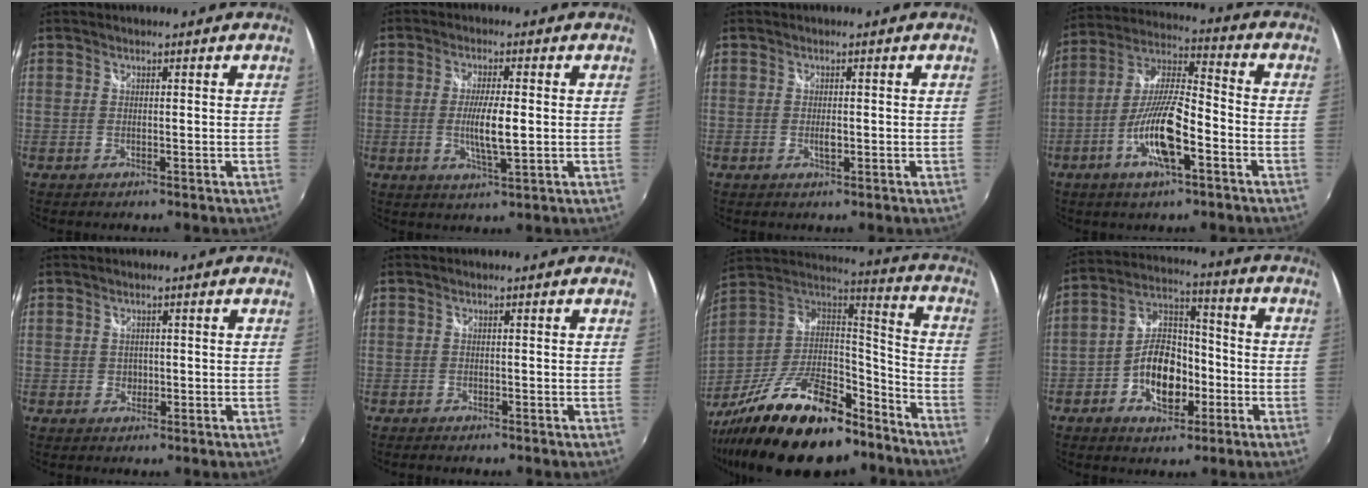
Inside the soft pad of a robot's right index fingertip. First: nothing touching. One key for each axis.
{"total": 6.5, "fx": -0.6, "fy": 1.0, "fz": 6.4, "tx": -0.117, "ty": -0.010, "tz": -0.010}
{"total": 1.7, "fx": -0.4, "fy": 0.8, "fz": 1.4, "tx": -0.025, "ty": -0.003, "tz": -0.007}
{"total": 13.4, "fx": -5.7, "fy": 3.4, "fz": 11.6, "tx": -0.240, "ty": -0.004, "tz": -0.110}
{"total": 1.6, "fx": -0.2, "fy": 1.5, "fz": 0.4, "tx": -0.003, "ty": -0.001, "tz": -0.003}
{"total": 1.7, "fx": -1.4, "fy": 0.6, "fz": 0.6, "tx": -0.016, "ty": -0.009, "tz": -0.025}
{"total": 29.3, "fx": -19.4, "fy": 12.1, "fz": 18.3, "tx": -0.341, "ty": -0.009, "tz": -0.298}
{"total": 11.8, "fx": -4.5, "fy": 7.4, "fz": 8.1, "tx": -0.158, "ty": 0.031, "tz": -0.070}